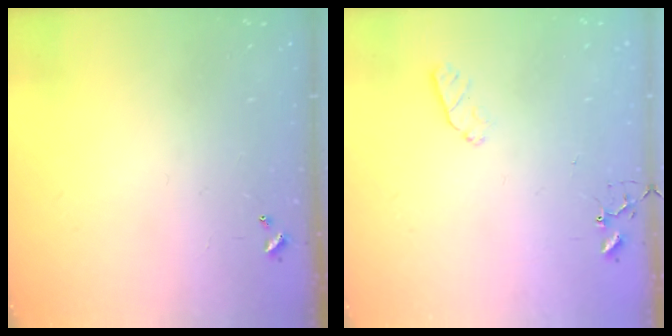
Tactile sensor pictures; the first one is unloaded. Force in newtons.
{"total": 5.0, "press": 4.9, "slide": 0.7}